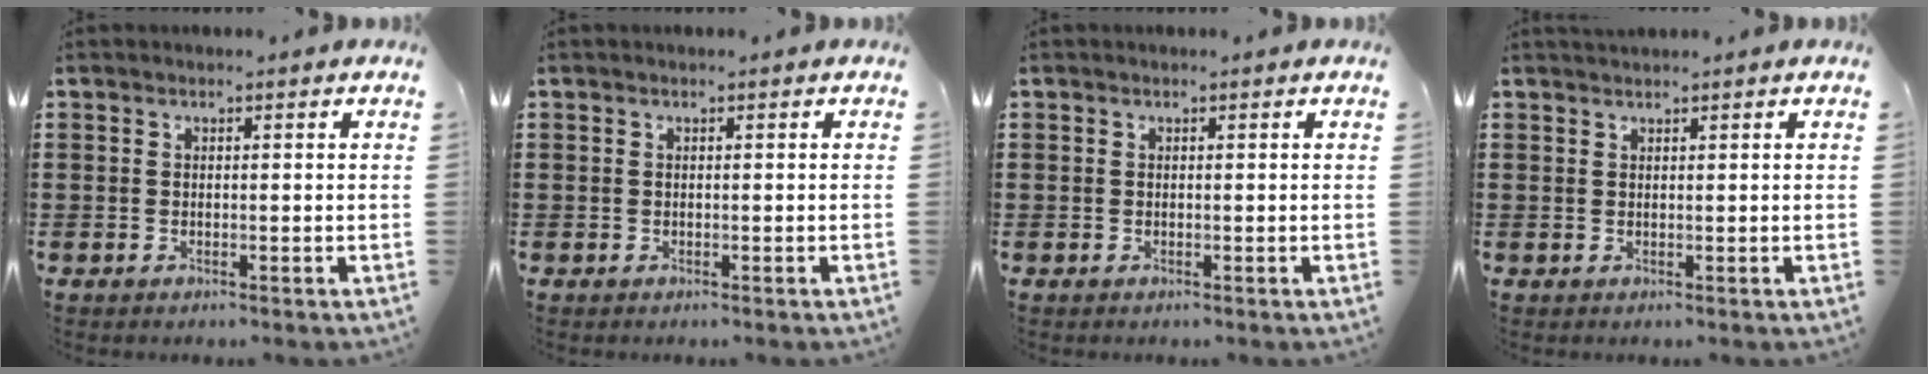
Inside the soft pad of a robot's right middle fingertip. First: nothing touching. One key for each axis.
{"total": 0.0}
{"total": 0.0}
{"total": 0.7, "fx": 0.7, "fy": 0.0, "fz": 0.0, "tx": -0.003, "ty": 0.000, "tz": 0.014}